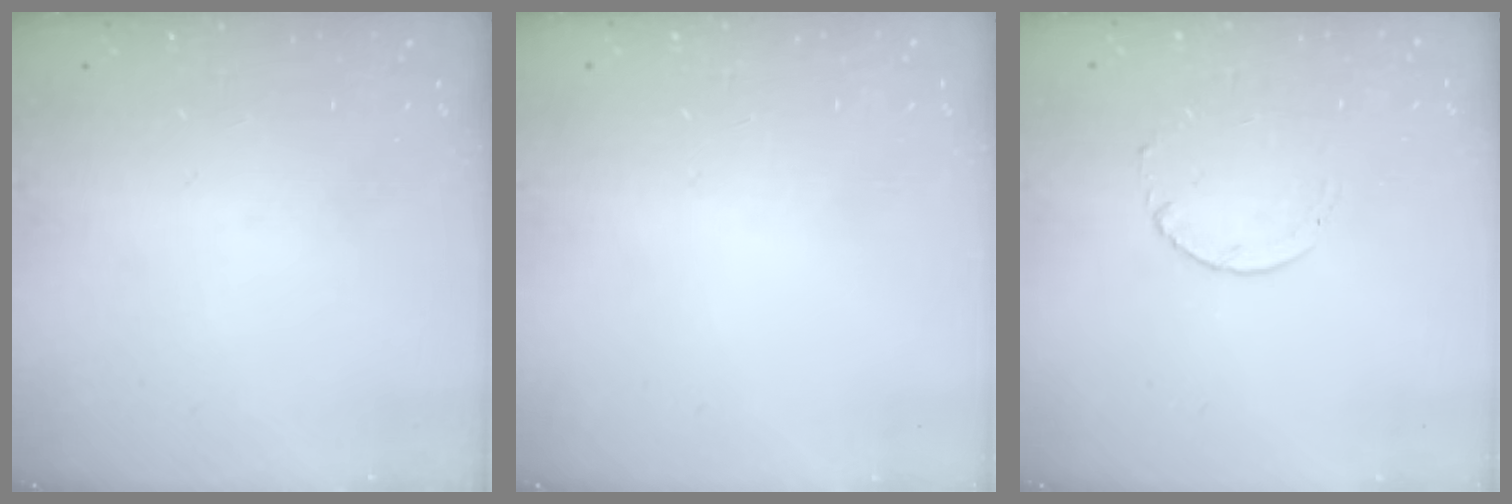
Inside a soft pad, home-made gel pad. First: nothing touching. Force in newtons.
{"total": 2.6, "press": 2.6, "slide": 0.2}
{"total": 1.7, "press": 1.7, "slide": 0.2}